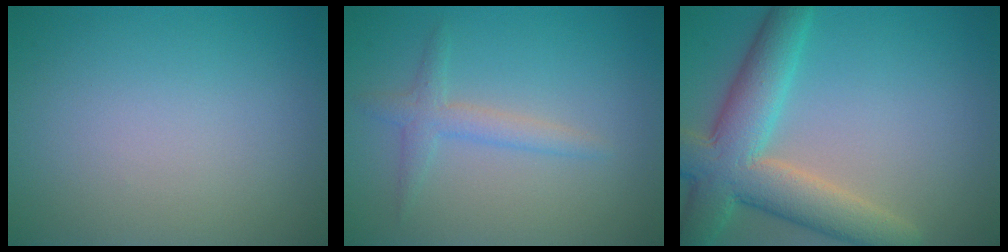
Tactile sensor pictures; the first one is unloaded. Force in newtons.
{"total": 2.0, "press": 2.0, "slide": 0.1}
{"total": 8.0, "press": 8.0, "slide": 0.3}